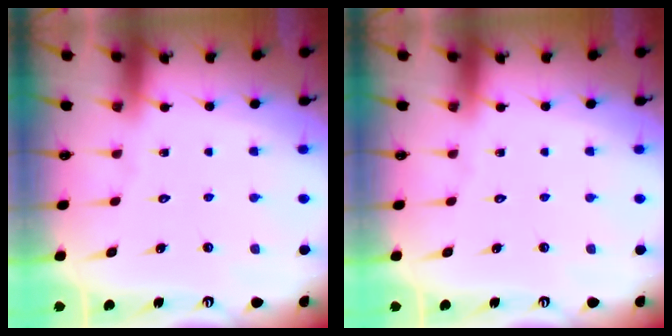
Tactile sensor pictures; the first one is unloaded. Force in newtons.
{"total": 0.0}